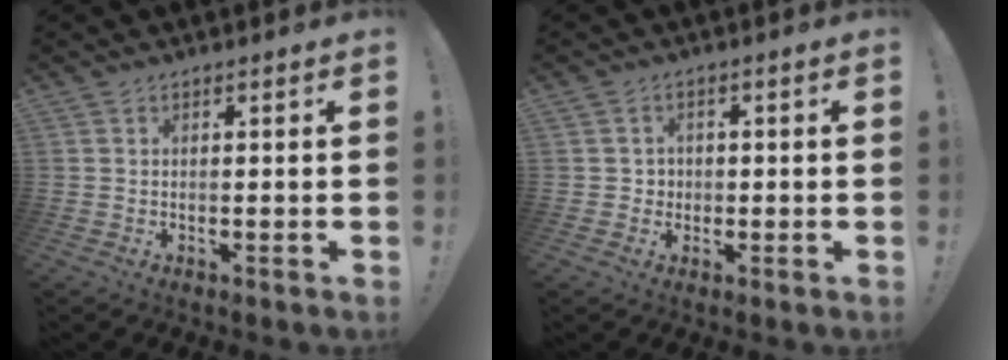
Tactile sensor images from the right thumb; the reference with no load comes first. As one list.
[{"total": 2.9, "force": [-0.1, 2.8, 0.6], "torque": [-0.013, 0.004, -0.002]}]